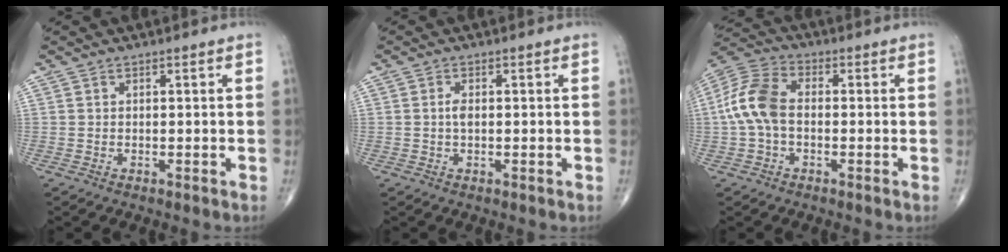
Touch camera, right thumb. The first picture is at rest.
{"total": 1.5, "force": [0.0, 0.7, 1.3], "torque": [-0.024, 0.001, 0.000]}
{"total": 10.2, "force": [-0.6, 6.3, 8.0], "torque": [-0.172, 0.029, -0.023]}